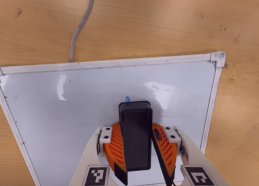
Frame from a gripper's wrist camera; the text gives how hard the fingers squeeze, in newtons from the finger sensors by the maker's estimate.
{"total": 12.9, "left": 14.4, "right": 11.4}